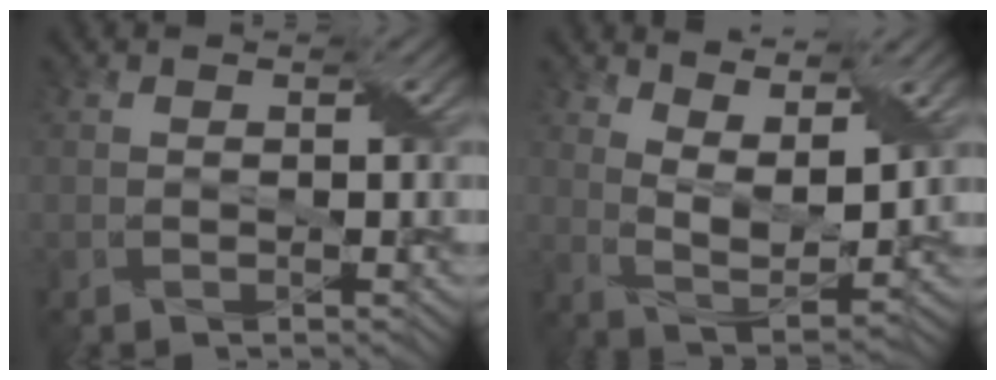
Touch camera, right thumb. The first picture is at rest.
{"total": 7.6, "force": [5.6, 1.9, 4.8], "torque": [-0.098, -0.014, 0.110]}